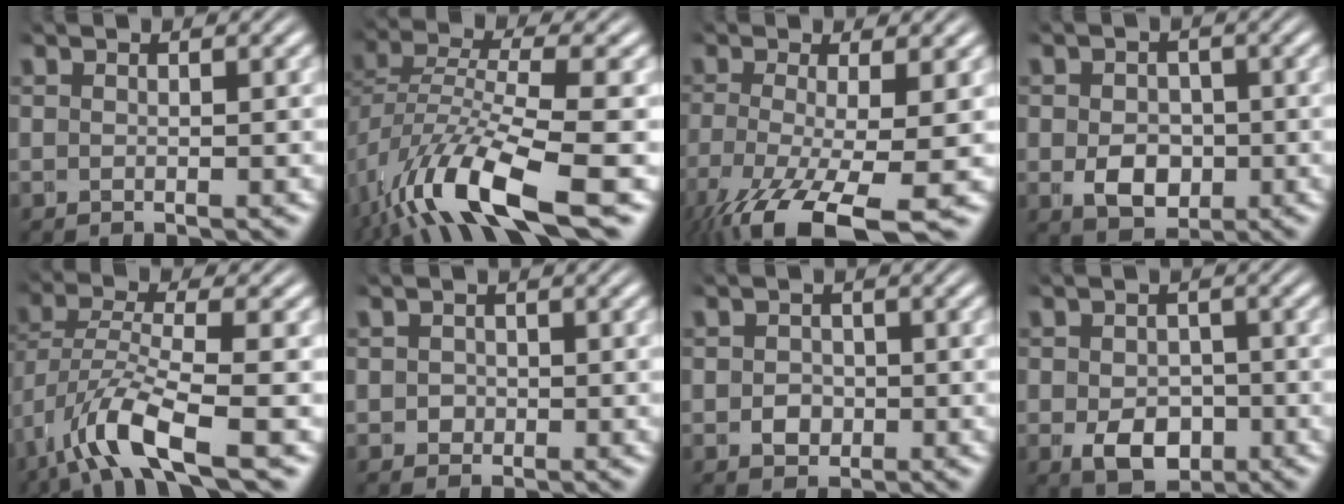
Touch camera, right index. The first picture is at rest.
{"total": 8.0, "force": [-3.4, 3.1, 6.5], "torque": [-0.142, -0.032, -0.036]}
{"total": 6.9, "force": [-4.5, 2.1, 4.9], "torque": [-0.109, -0.050, -0.043]}
{"total": 3.5, "force": [-0.6, 2.7, 2.0], "torque": [-0.022, -0.017, -0.001]}
{"total": 5.2, "force": [-1.7, 2.1, 4.5], "torque": [-0.114, -0.027, -0.012]}
{"total": 0.7, "force": [0.0, 0.6, -0.4], "torque": [0.012, -0.005, 0.000]}
{"total": 0.9, "force": [-0.1, 0.9, 0.2], "torque": [0.008, -0.005, 0.002]}
{"total": 4.1, "force": [-1.4, 3.1, 2.2], "torque": [-0.029, -0.026, -0.011]}